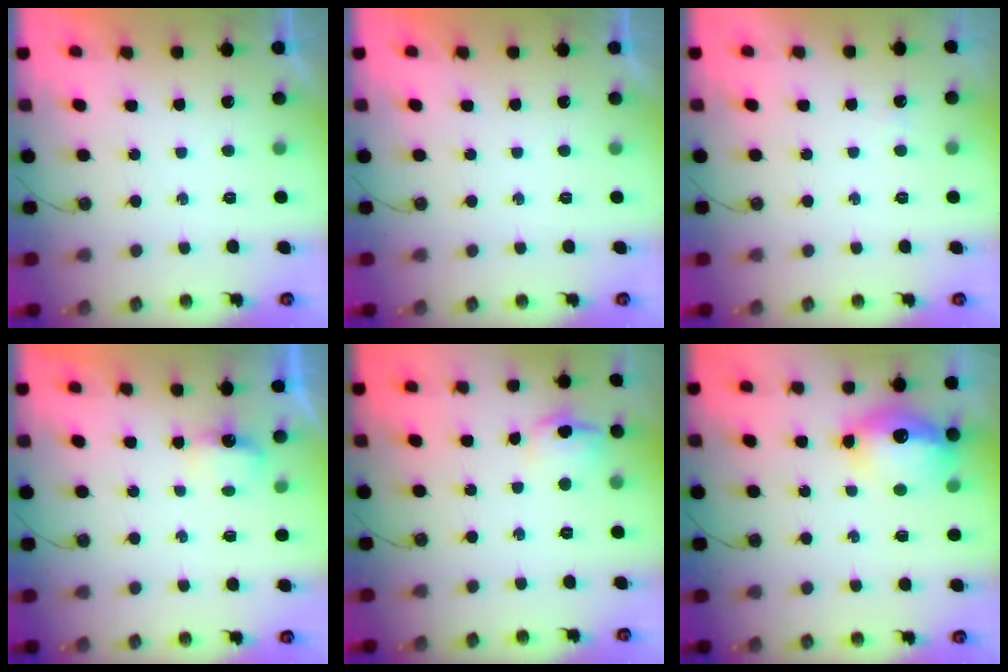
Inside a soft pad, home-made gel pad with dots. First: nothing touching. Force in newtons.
{"total": 0.0}
{"total": 12.8, "press": 2.8, "slide": 12.5}
{"total": 3.4, "press": 3.3, "slide": 0.7}
{"total": 8.0, "press": 7.9, "slide": 1.4}
{"total": 14.2, "press": 14.1, "slide": 1.6}